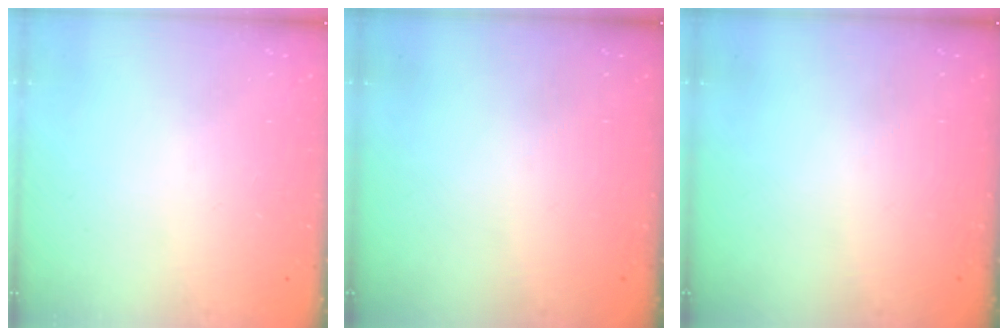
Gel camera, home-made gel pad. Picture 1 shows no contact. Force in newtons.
{"total": 0.0}
{"total": 0.0}